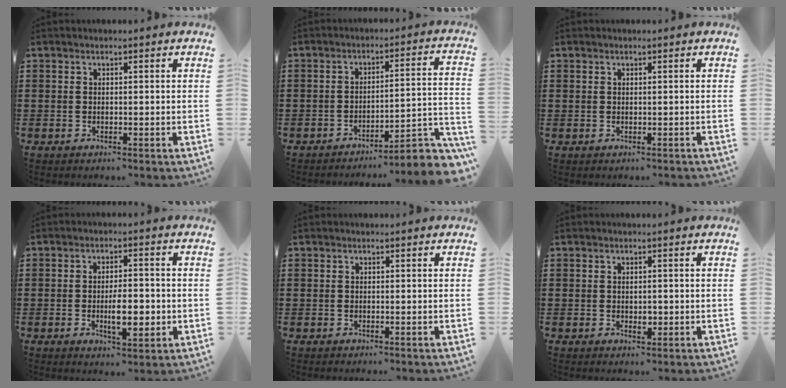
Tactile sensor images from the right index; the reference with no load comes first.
{"total": 5.2, "force": [-4.1, 0.4, 3.1], "torque": [-0.050, -0.019, -0.082]}
{"total": 0.6, "force": [0.2, 0.5, 0.0], "torque": [-0.001, 0.003, 0.003]}
{"total": 6.6, "force": [-1.3, 2.6, 5.9], "torque": [-0.098, 0.002, -0.024]}
{"total": 0.0}
{"total": 1.6, "force": [-0.2, 0.8, 1.4], "torque": [-0.025, 0.003, -0.003]}